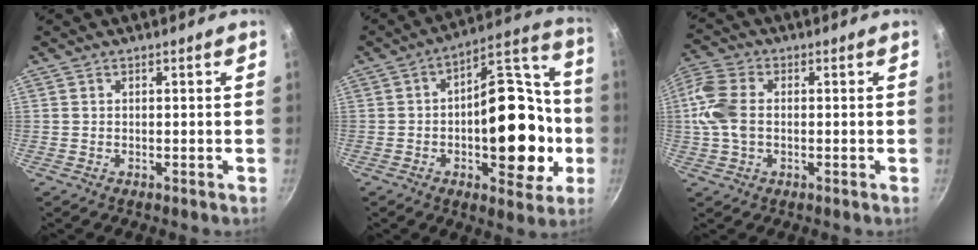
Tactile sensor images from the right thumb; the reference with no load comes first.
{"total": 22.3, "force": [-3.5, 12.2, 18.4], "torque": [-0.199, 0.061, -0.052]}
{"total": 9.3, "force": [0.1, 6.2, 7.0], "torque": [-0.156, 0.015, -0.009]}